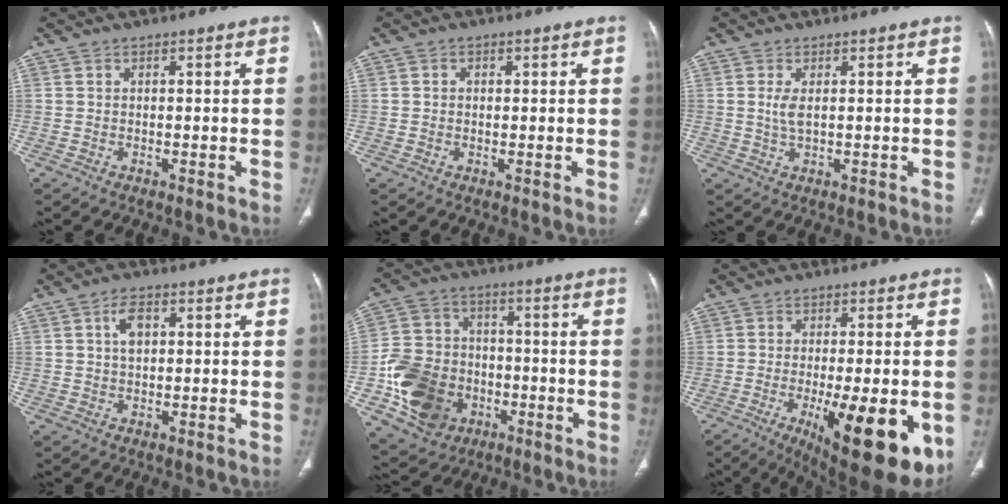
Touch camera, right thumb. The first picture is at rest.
{"total": 0.8, "force": [0.2, 0.7, 0.3], "torque": [0.000, 0.002, 0.001]}
{"total": 2.4, "force": [0.4, 0.8, 2.2], "torque": [-0.054, -0.002, 0.012]}
{"total": 4.0, "force": [1.1, 2.4, 3.1], "torque": [-0.050, 0.004, 0.018]}
{"total": 16.8, "force": [-5.0, 13.8, 8.2], "torque": [-0.132, 0.022, -0.078]}
{"total": 18.6, "force": [-5.9, 5.8, 16.6], "torque": [-0.197, -0.021, -0.067]}